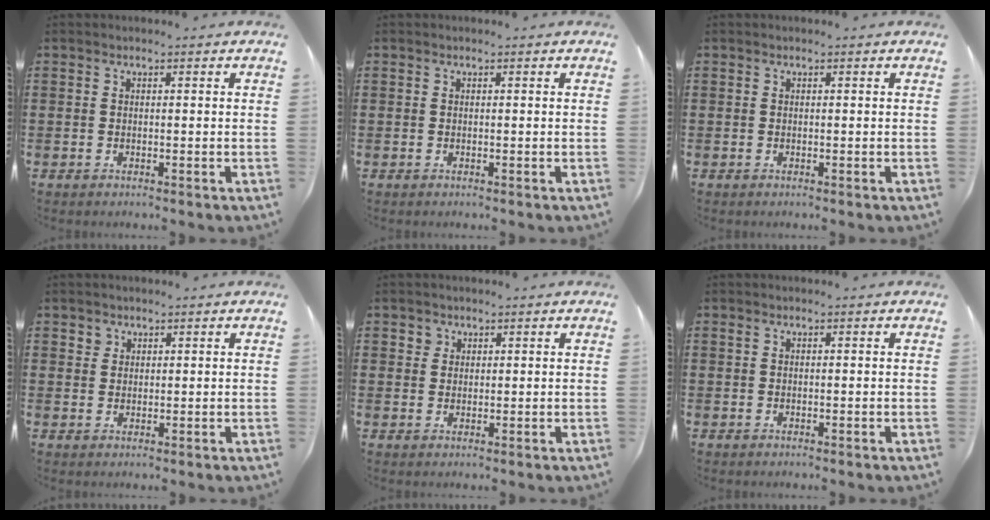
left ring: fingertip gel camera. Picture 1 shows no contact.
{"total": 0.0}
{"total": 0.0}
{"total": 1.5, "force": [1.1, 0.9, 0.0], "torque": [-0.003, 0.001, 0.023]}
{"total": 1.5, "force": [1.0, 1.1, 0.0], "torque": [-0.005, 0.002, 0.020]}
{"total": 0.0}